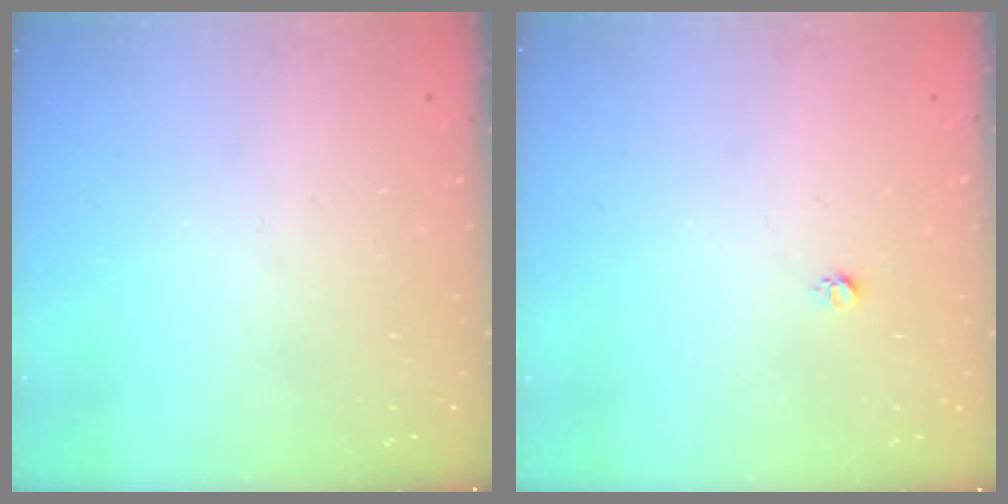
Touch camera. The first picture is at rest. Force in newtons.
{"total": 3.1, "press": 3.1, "slide": 0.3}